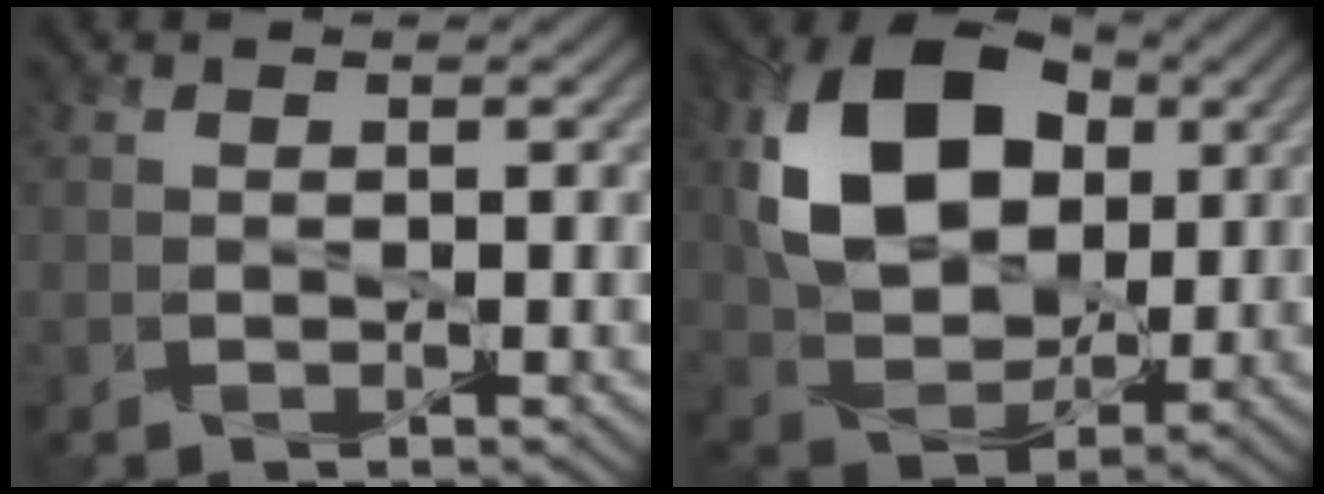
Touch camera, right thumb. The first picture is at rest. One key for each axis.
{"total": 13.7, "fx": 3.4, "fy": 9.4, "fz": 9.3, "tx": -0.196, "ty": 0.010, "tz": 0.066}